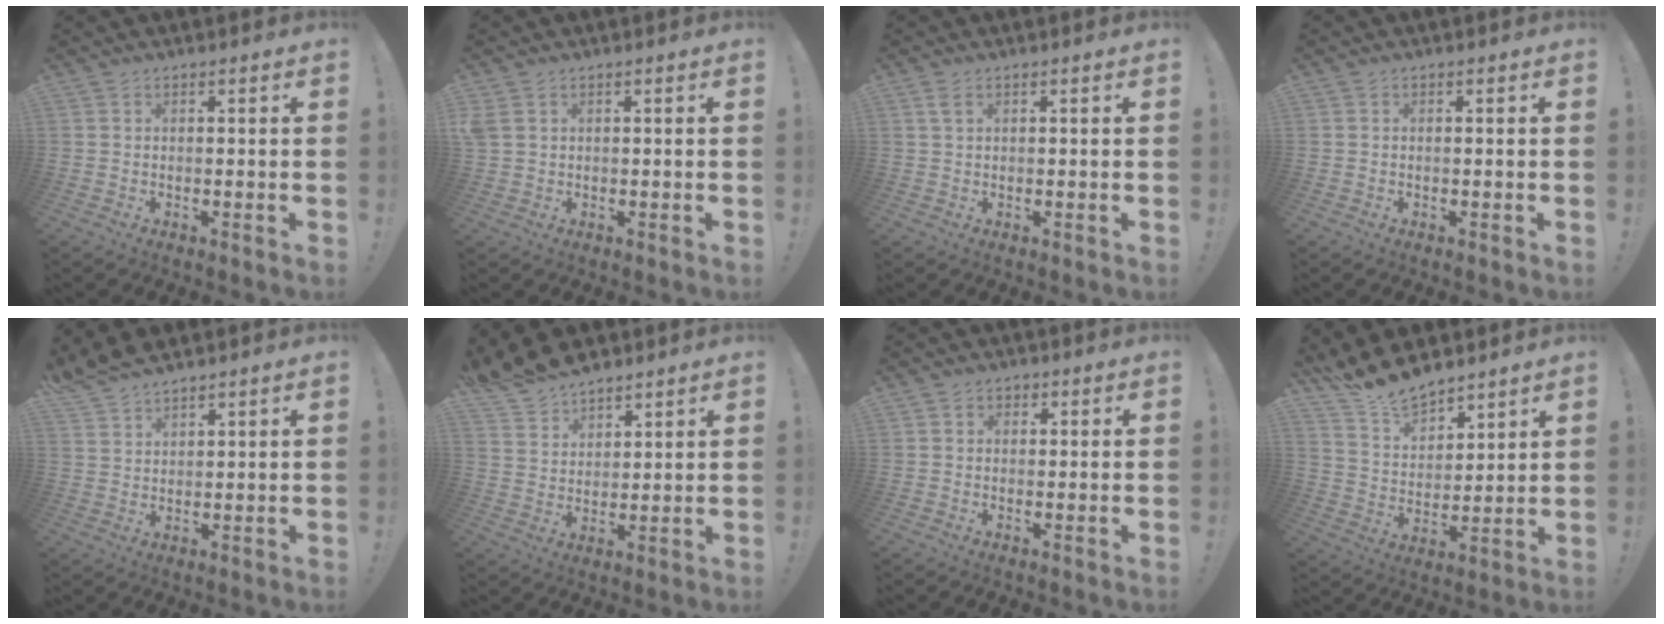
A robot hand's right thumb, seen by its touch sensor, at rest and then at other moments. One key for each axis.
{"total": 3.0, "fx": 1.2, "fy": 2.0, "fz": 1.9, "tx": -0.042, "ty": 0.004, "tz": 0.028}
{"total": 2.1, "fx": 1.1, "fy": 0.9, "fz": 1.5, "tx": -0.026, "ty": 0.000, "tz": 0.018}
{"total": 0.0}
{"total": 5.9, "fx": 5.5, "fy": 1.7, "fz": 1.4, "tx": -0.037, "ty": -0.033, "tz": 0.107}
{"total": 9.9, "fx": 8.9, "fy": 4.0, "fz": 1.7, "tx": -0.049, "ty": -0.067, "tz": 0.175}
{"total": 1.9, "fx": 0.5, "fy": 1.6, "fz": 0.8, "tx": -0.008, "ty": 0.000, "tz": 0.007}
{"total": 13.1, "fx": 12.0, "fy": 4.4, "fz": 2.9, "tx": -0.080, "ty": -0.093, "tz": 0.227}